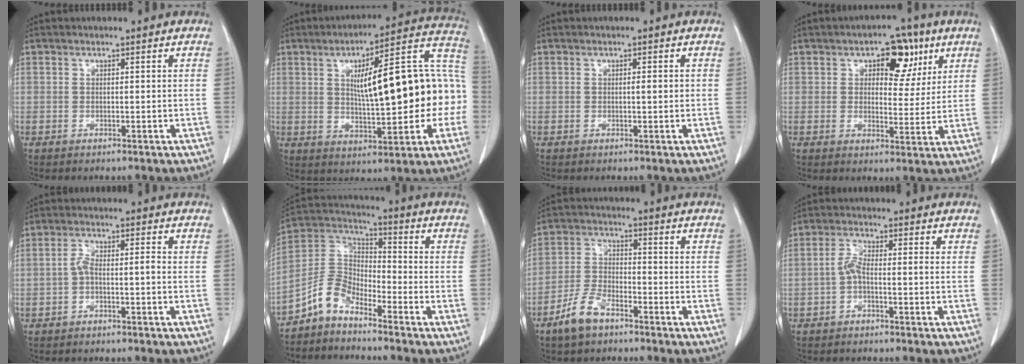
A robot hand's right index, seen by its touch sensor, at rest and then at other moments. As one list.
[{"total": 19.8, "force": [0.7, 4.8, 19.2], "torque": [-0.254, 0.043, 0.018]}, {"total": 1.0, "force": [0.0, 0.2, 1.0], "torque": [-0.014, 0.001, 0.000]}, {"total": 7.6, "force": [3.6, 4.2, 5.2], "torque": [-0.058, 0.014, 0.049]}, {"total": 2.9, "force": [-1.2, 0.6, 2.6], "torque": [-0.049, 0.014, -0.020]}, {"total": 7.0, "force": [-5.8, 2.7, 2.9], "torque": [-0.068, 0.024, -0.123]}, {"total": 6.8, "force": [-4.8, 2.7, 3.9], "torque": [-0.094, -0.003, -0.096]}, {"total": 2.8, "force": [-1.3, 0.4, 2.5], "torque": [-0.052, 0.011, -0.026]}]